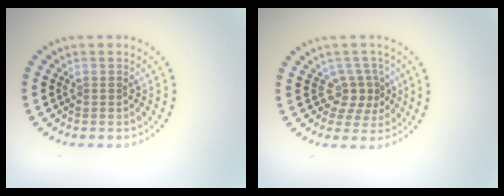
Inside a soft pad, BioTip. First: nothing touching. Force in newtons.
{"total": 2.5, "press": 1.9, "slide": 1.7}